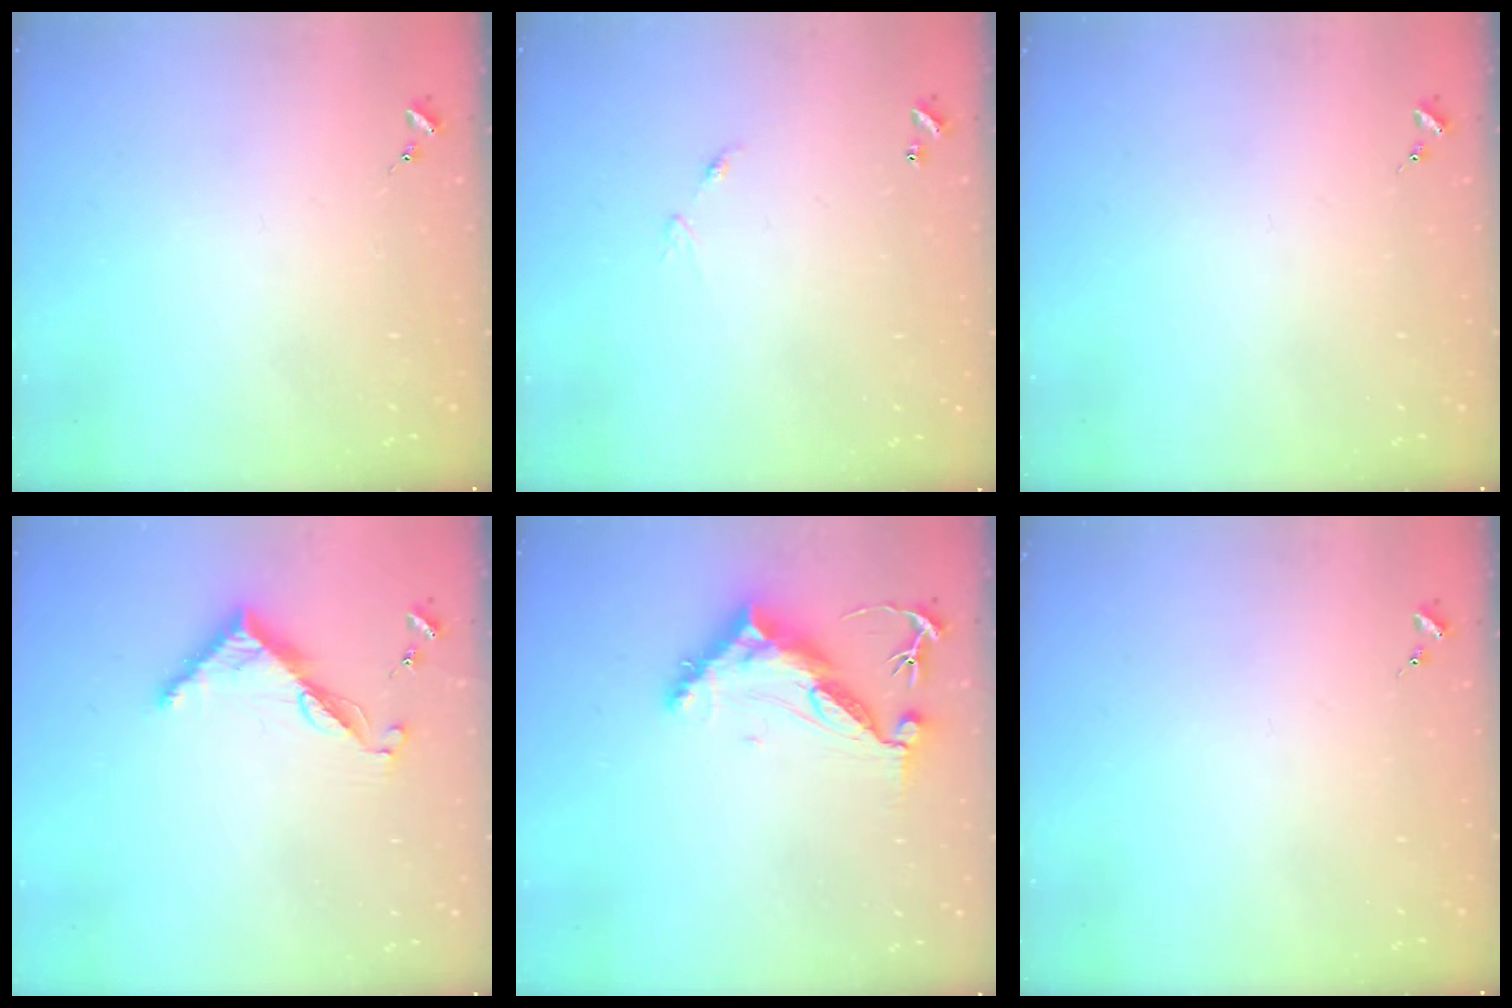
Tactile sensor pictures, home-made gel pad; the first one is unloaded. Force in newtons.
{"total": 5.6, "press": 5.5, "slide": 0.6}
{"total": 0.0}
{"total": 7.8, "press": 7.8, "slide": 0.6}
{"total": 10.7, "press": 10.6, "slide": 0.9}
{"total": 0.0}